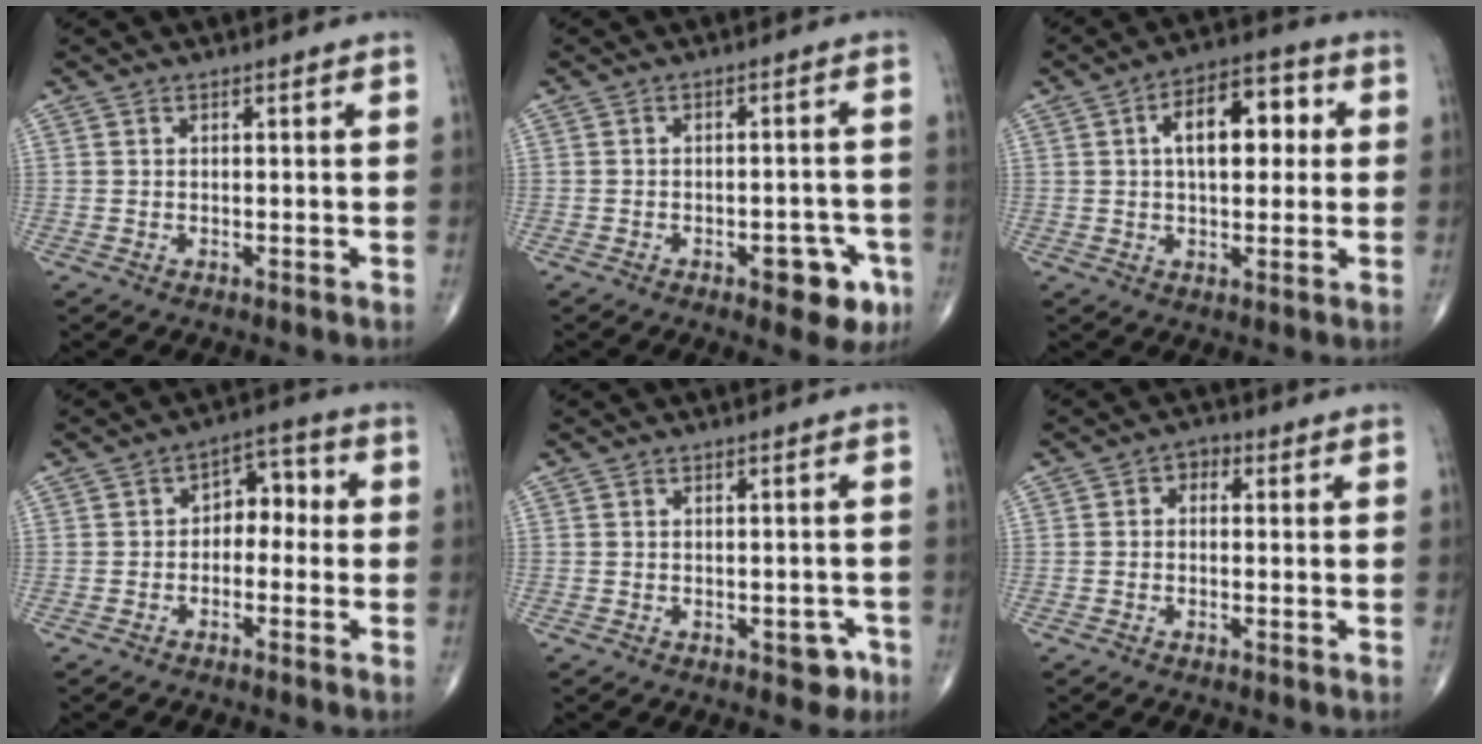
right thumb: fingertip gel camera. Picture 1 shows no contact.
{"total": 7.7, "force": [-3.6, 3.6, 5.7], "torque": [-0.044, 0.023, -0.040]}
{"total": 11.8, "force": [2.2, 6.3, 9.8], "torque": [-0.126, 0.022, 0.027]}
{"total": 6.1, "force": [-0.7, 4.3, 4.4], "torque": [-0.033, 0.035, -0.026]}
{"total": 3.5, "force": [-1.8, 2.0, 2.2], "torque": [-0.007, 0.012, -0.020]}
{"total": 2.5, "force": [0.1, 1.9, 1.6], "torque": [-0.008, 0.012, -0.012]}